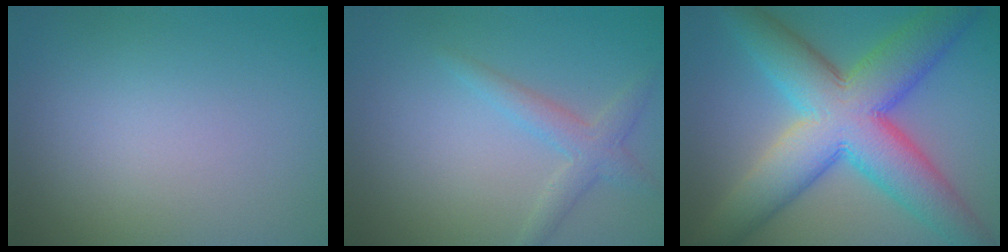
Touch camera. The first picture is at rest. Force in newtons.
{"total": 2.4, "press": 2.4, "slide": 0.2}
{"total": 11.9, "press": 11.9, "slide": 0.3}